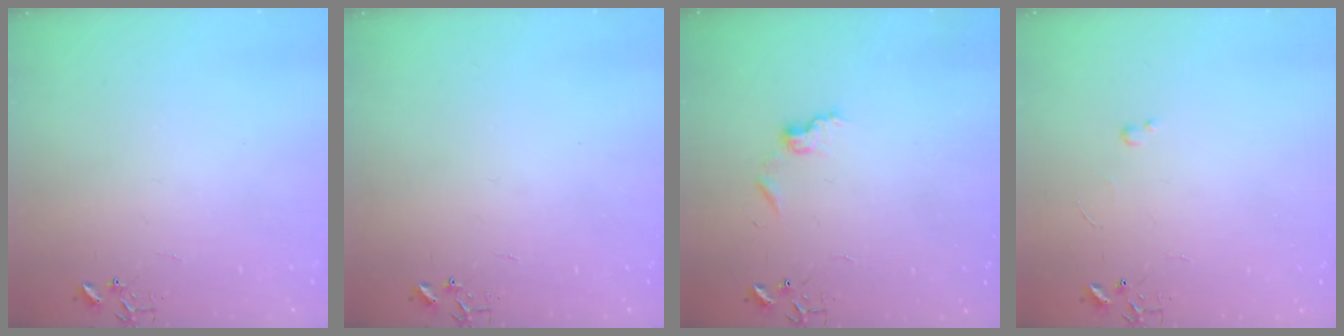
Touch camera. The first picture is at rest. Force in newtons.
{"total": 0.0}
{"total": 7.5, "press": 7.4, "slide": 0.8}
{"total": 2.0, "press": 2.0, "slide": 0.3}